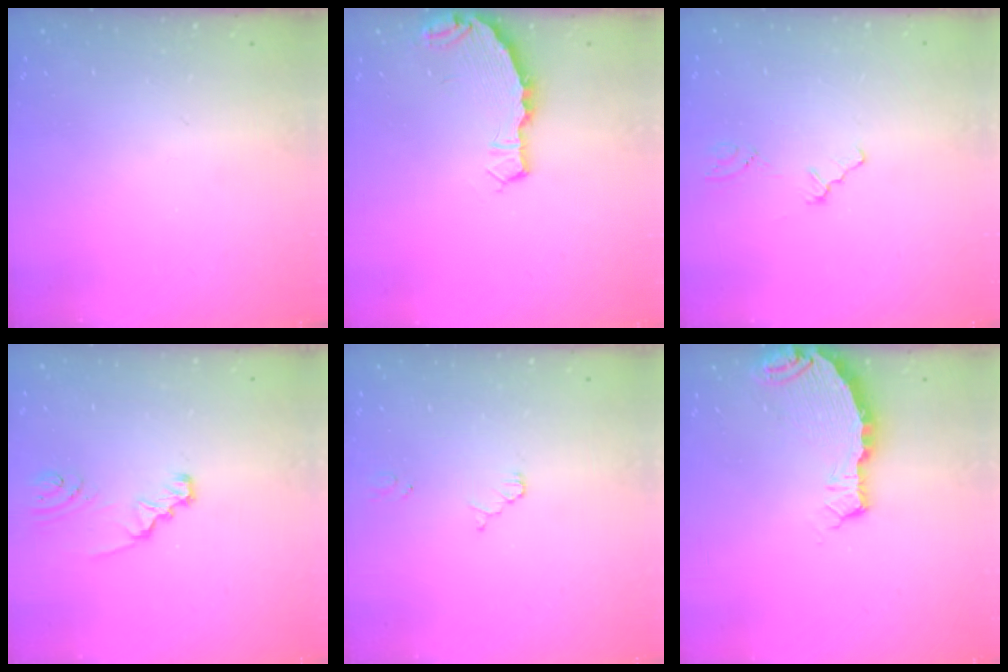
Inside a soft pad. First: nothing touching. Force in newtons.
{"total": 4.4, "press": 4.4, "slide": 0.3}
{"total": 0.0}
{"total": 2.5, "press": 2.5, "slide": 0.1}
{"total": 2.5, "press": 2.5, "slide": 0.3}
{"total": 5.0, "press": 5.0, "slide": 0.6}